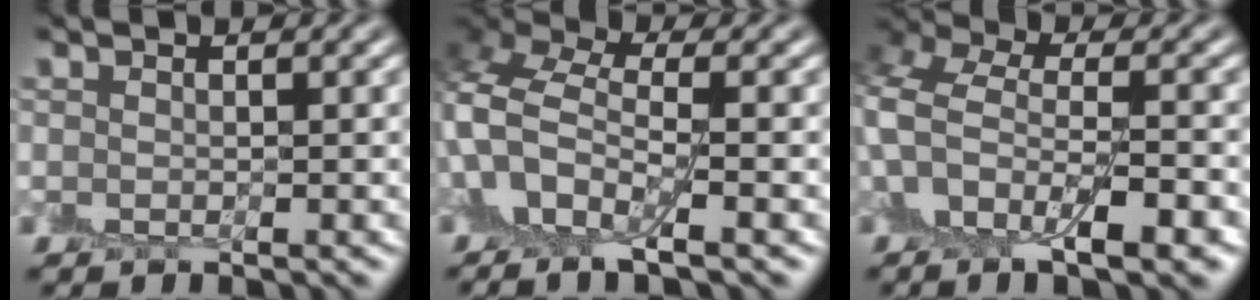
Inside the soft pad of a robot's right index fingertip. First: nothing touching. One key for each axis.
{"total": 6.5, "fx": -1.6, "fy": 3.8, "fz": 5.1, "tx": -0.114, "ty": -0.001, "tz": -0.046}
{"total": 8.1, "fx": -2.9, "fy": 4.5, "fz": 6.0, "tx": -0.123, "ty": -0.006, "tz": -0.050}